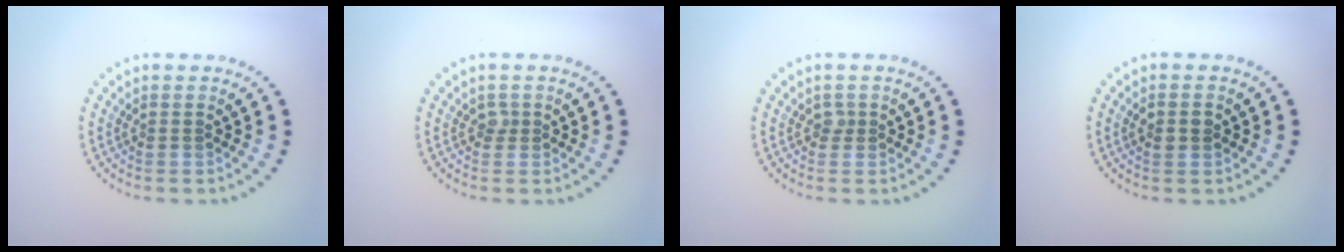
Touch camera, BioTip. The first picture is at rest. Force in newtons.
{"total": 0.8, "press": 0.5, "slide": 0.6}
{"total": 0.7, "press": 0.5, "slide": 0.5}
{"total": 1.5, "press": 1.4, "slide": 0.1}